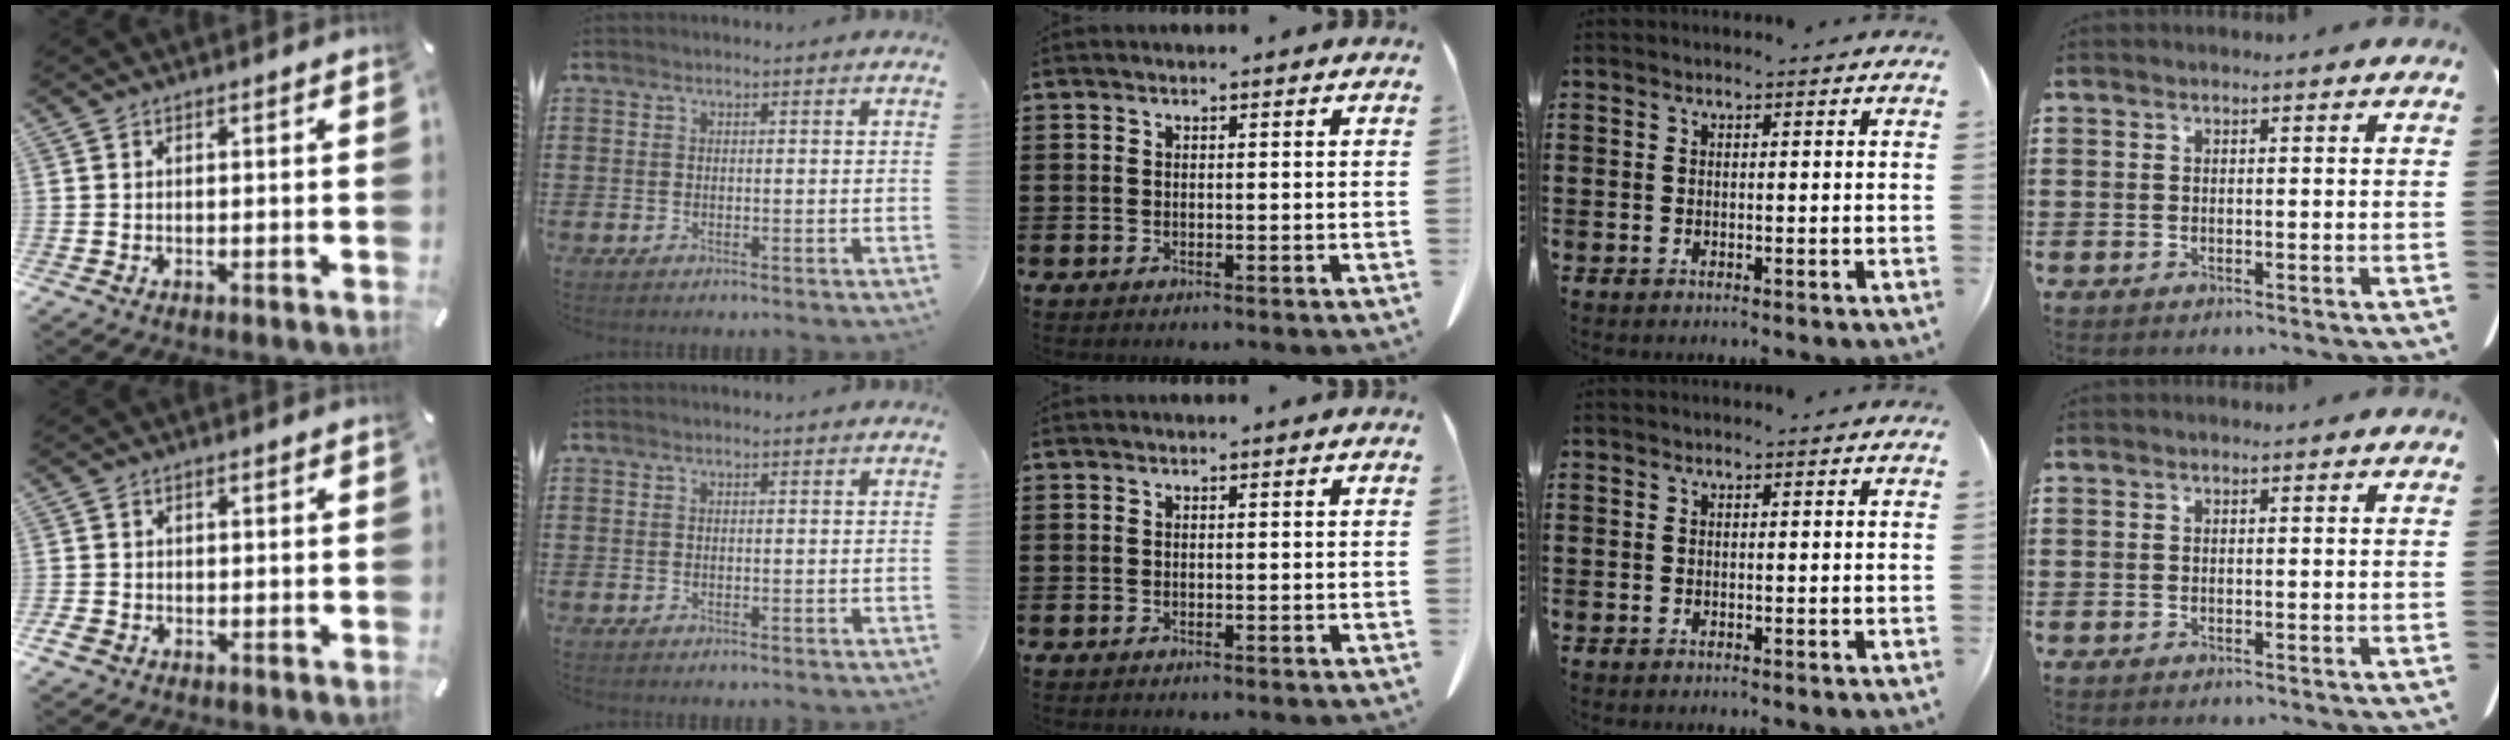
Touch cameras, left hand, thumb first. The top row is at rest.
{"thumb": {"total": 1.9, "force": [-0.9, 1.5, 0.8], "torque": [-0.014, 0.004, -0.018]}}